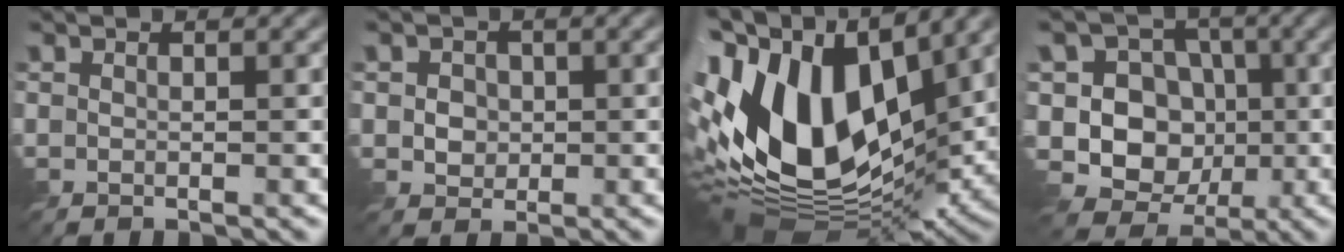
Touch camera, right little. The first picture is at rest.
{"total": 2.7, "force": [0.2, 2.4, 1.3], "torque": [-0.029, 0.005, 0.006]}
{"total": 16.2, "force": [2.1, 9.6, 12.8], "torque": [-0.279, 0.017, 0.015]}
{"total": 11.3, "force": [-0.8, 10.2, 4.9], "torque": [-0.116, 0.042, -0.048]}